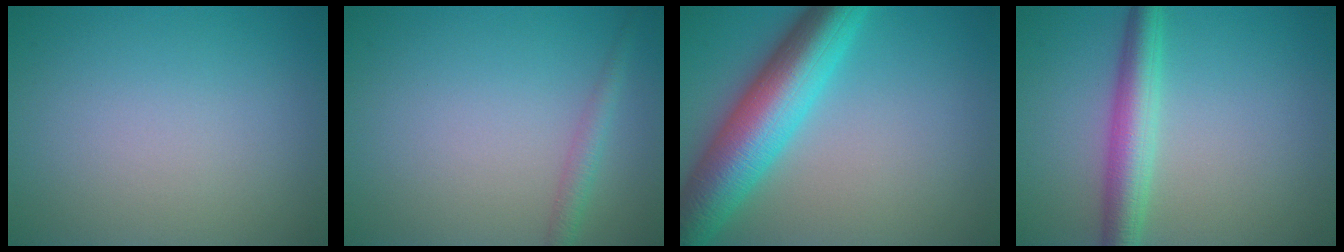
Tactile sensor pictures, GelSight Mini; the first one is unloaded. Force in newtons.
{"total": 1.8, "press": 1.8, "slide": 0.1}
{"total": 9.5, "press": 9.5, "slide": 0.1}
{"total": 4.4, "press": 4.4, "slide": 0.1}